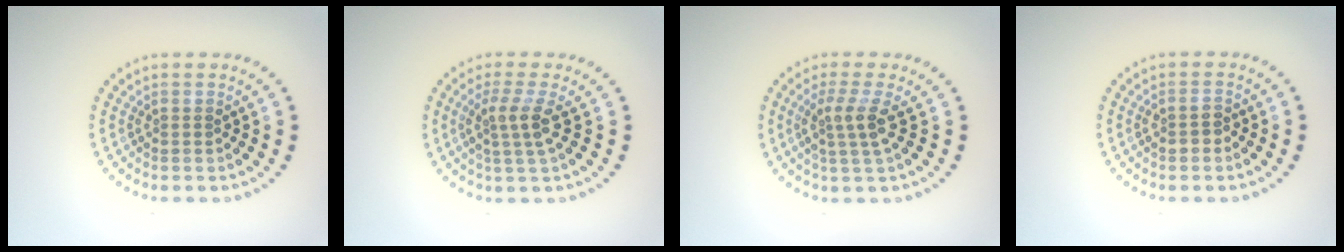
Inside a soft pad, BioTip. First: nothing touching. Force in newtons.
{"total": 2.6, "press": 2.0, "slide": 1.7}
{"total": 2.7, "press": 2.0, "slide": 1.8}
{"total": 1.4, "press": 1.3, "slide": 0.4}